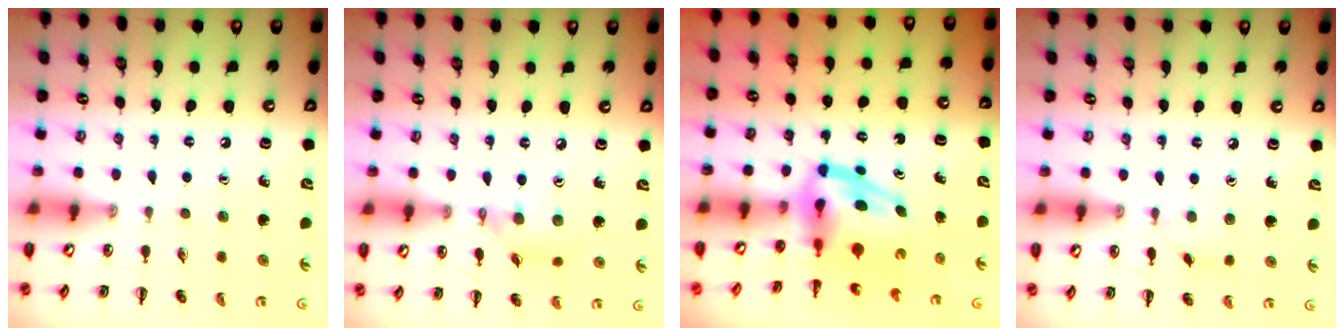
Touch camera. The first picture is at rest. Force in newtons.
{"total": 8.6, "press": 8.5, "slide": 1.2}
{"total": 5.6, "press": 5.3, "slide": 1.5}
{"total": 3.7, "press": 3.5, "slide": 1.1}